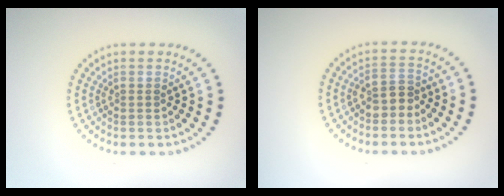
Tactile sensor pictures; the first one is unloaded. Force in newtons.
{"total": 2.0, "press": 1.9, "slide": 0.7}